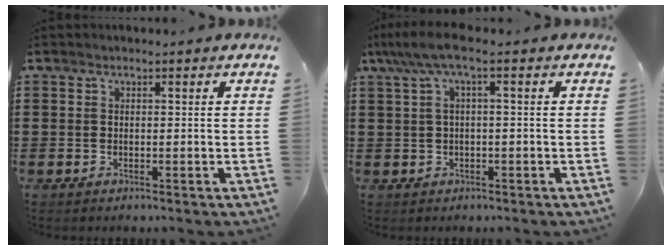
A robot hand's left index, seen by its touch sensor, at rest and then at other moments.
{"total": 4.6, "force": [0.6, 0.7, 4.5], "torque": [-0.099, -0.003, 0.005]}